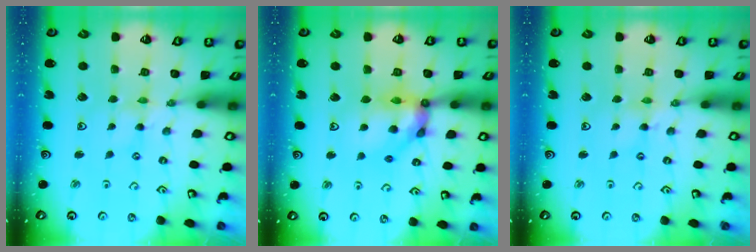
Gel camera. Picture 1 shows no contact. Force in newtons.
{"total": 13.4, "press": 13.3, "slide": 1.6}
{"total": 2.4, "press": 2.4, "slide": 0.3}